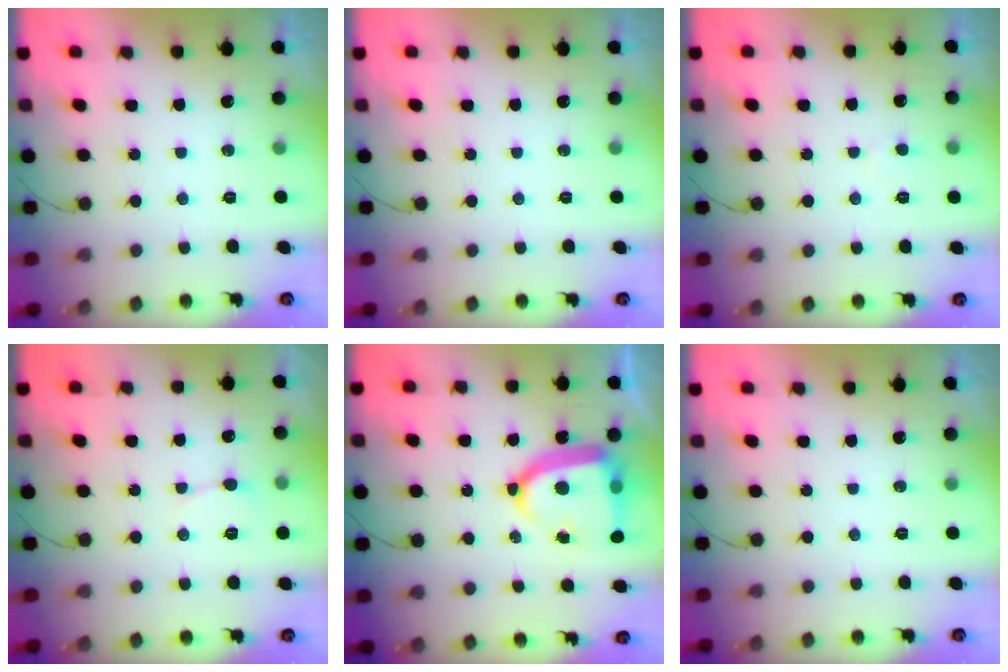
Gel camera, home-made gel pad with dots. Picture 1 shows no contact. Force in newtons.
{"total": 0.0}
{"total": 2.1, "press": 2.1, "slide": 0.1}
{"total": 3.9, "press": 3.8, "slide": 0.4}
{"total": 15.4, "press": 15.3, "slide": 1.2}
{"total": 0.0}